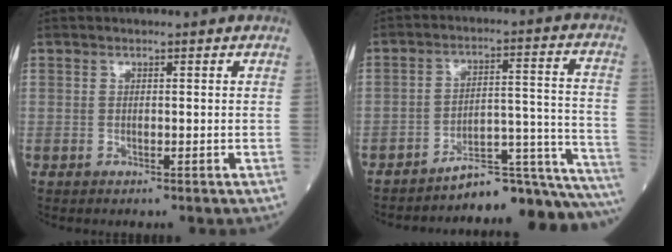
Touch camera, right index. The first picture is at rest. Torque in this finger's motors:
{"motor_torque": [0.51, -0.91, 0.21, 0.04]}